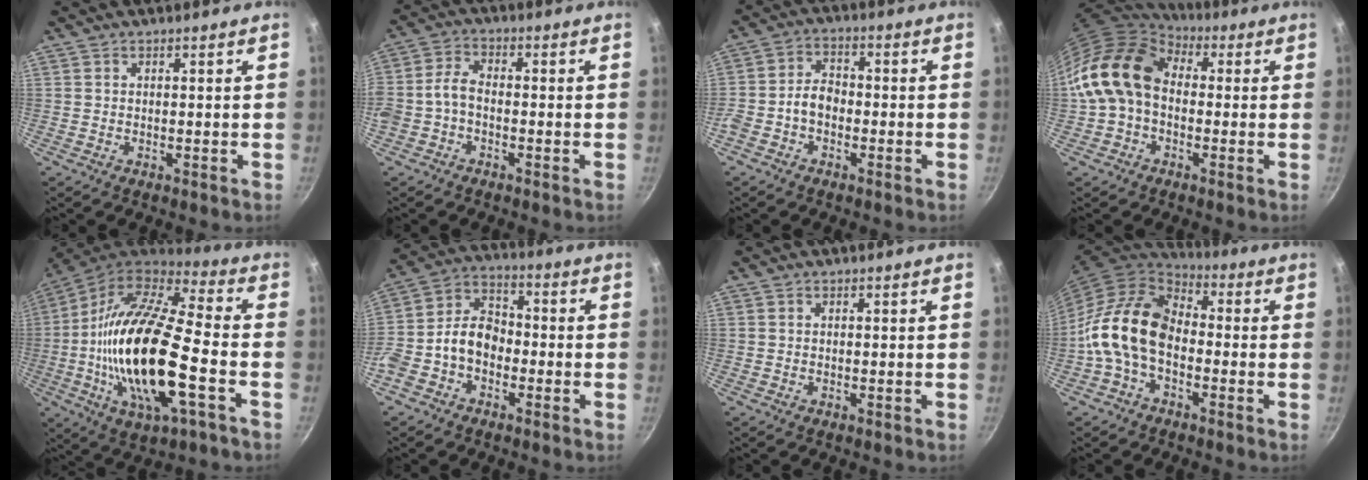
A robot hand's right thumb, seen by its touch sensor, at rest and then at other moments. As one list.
[{"total": 5.3, "force": [-1.8, 3.5, 3.6], "torque": [-0.072, 0.031, -0.046]}, {"total": 5.5, "force": [-2.0, 3.9, 3.4], "torque": [-0.050, 0.031, -0.047]}, {"total": 14.6, "force": [0.2, 10.8, 9.9], "torque": [-0.159, 0.032, -0.014]}, {"total": 26.0, "force": [-5.1, 9.1, 23.8], "torque": [-0.452, 0.014, -0.105]}, {"total": 10.3, "force": [-2.6, 7.4, 6.6], "torque": [-0.093, 0.050, -0.068]}, {"total": 0.0}, {"total": 14.7, "force": [-2.4, 9.8, 10.7], "torque": [-0.177, 0.038, -0.066]}]